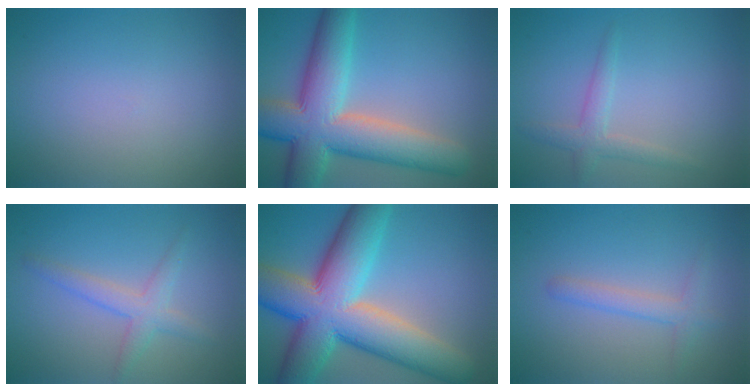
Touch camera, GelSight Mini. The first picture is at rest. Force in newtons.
{"total": 11.4, "press": 11.3, "slide": 0.8}
{"total": 2.1, "press": 2.0, "slide": 0.1}
{"total": 2.6, "press": 2.6, "slide": 0.2}
{"total": 14.2, "press": 14.1, "slide": 0.8}
{"total": 2.0, "press": 2.0, "slide": 0.1}